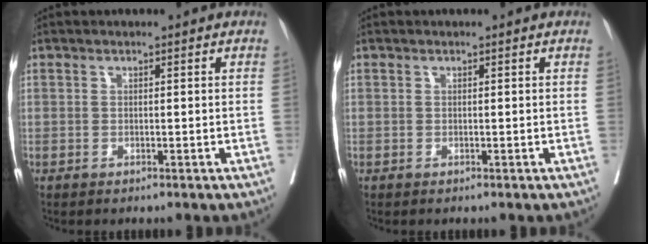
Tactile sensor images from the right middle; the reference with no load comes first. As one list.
[{"total": 0.0}]